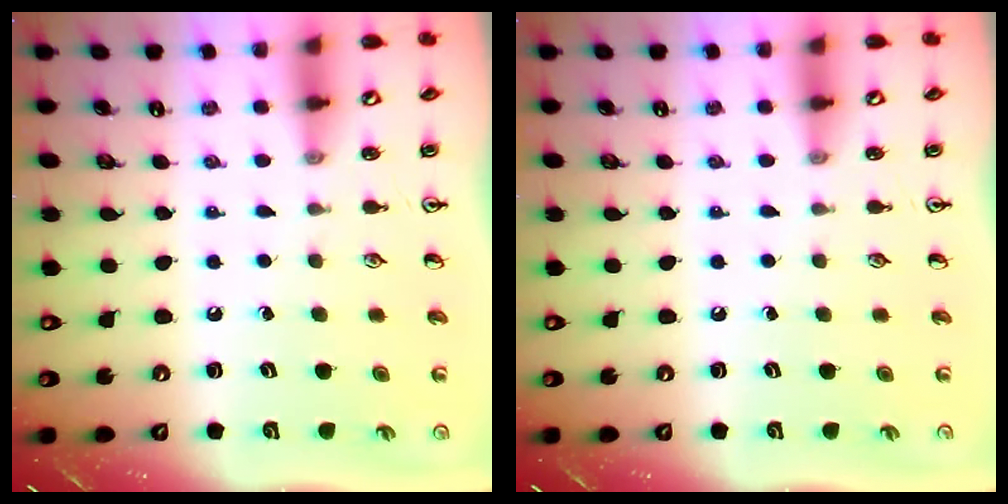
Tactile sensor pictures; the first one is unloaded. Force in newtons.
{"total": 0.0}